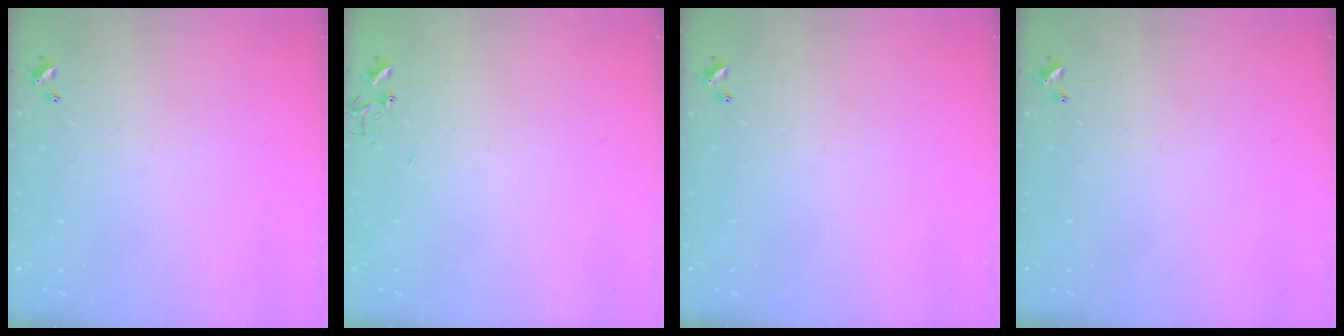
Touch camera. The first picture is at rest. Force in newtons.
{"total": 0.0}
{"total": 0.0}
{"total": 0.0}